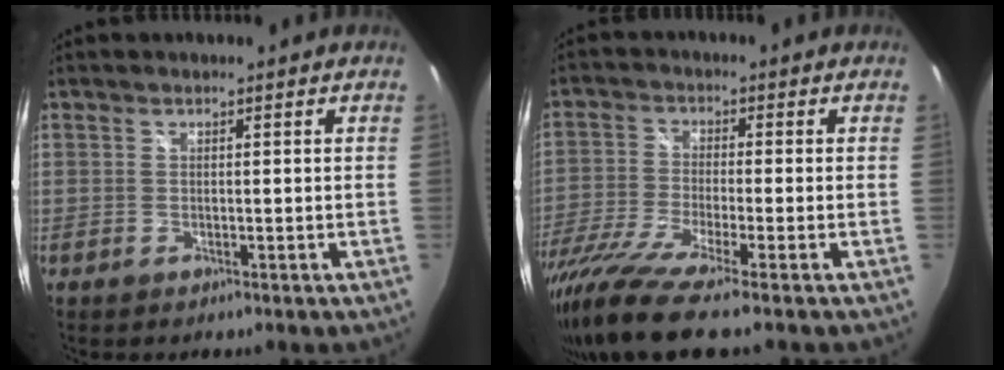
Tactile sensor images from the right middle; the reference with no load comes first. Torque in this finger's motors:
{"motor_torque": [1.15, -0.99, 0.46, 0.21]}